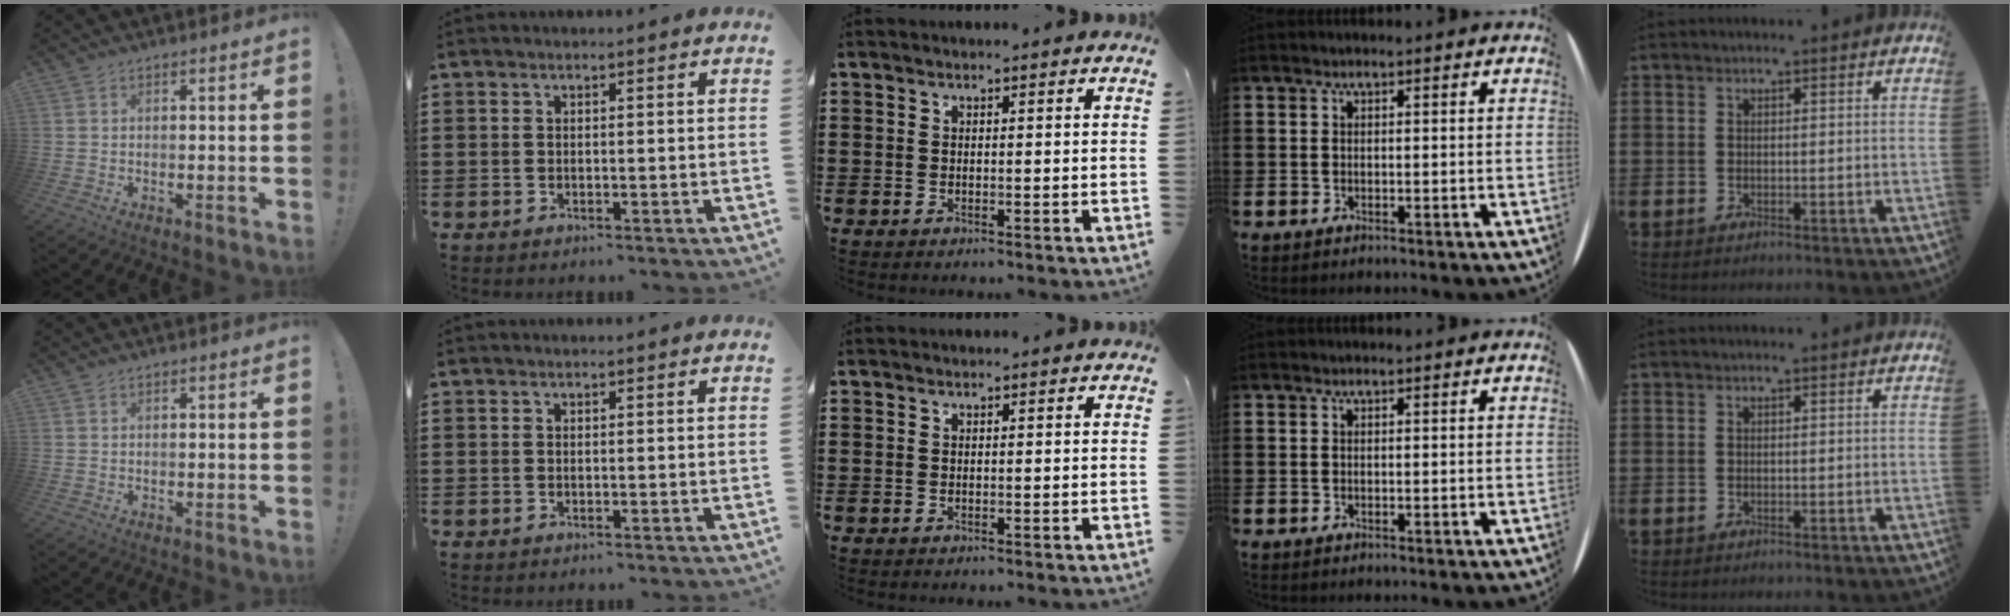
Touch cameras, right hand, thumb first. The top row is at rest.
{}